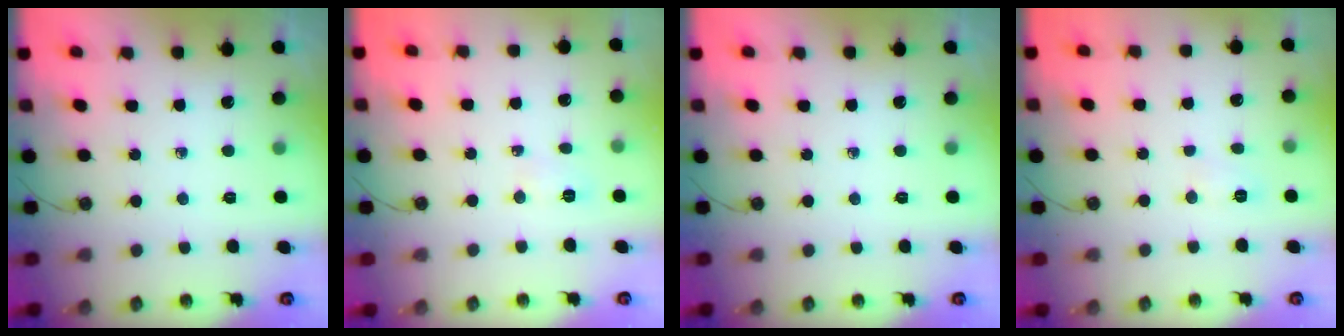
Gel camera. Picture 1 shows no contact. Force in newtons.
{"total": 2.8, "press": 2.7, "slide": 0.8}
{"total": 0.0}
{"total": 3.6, "press": 3.5, "slide": 0.7}